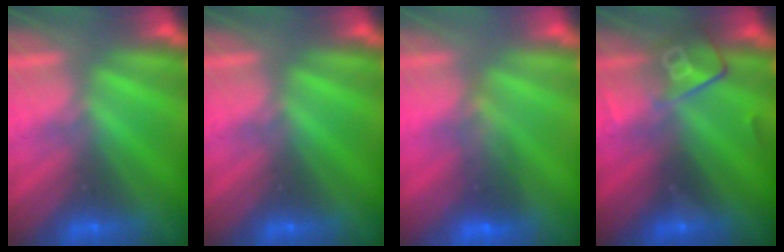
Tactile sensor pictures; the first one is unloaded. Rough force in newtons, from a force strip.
{"total": 0.0}
{"total": 1.8}
{"total": 2.8}